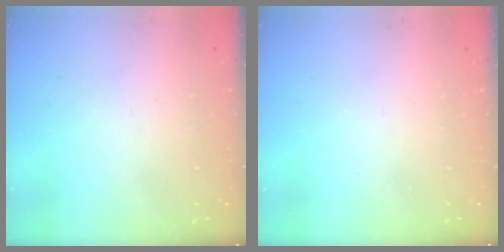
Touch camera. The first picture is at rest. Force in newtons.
{"total": 0.0}